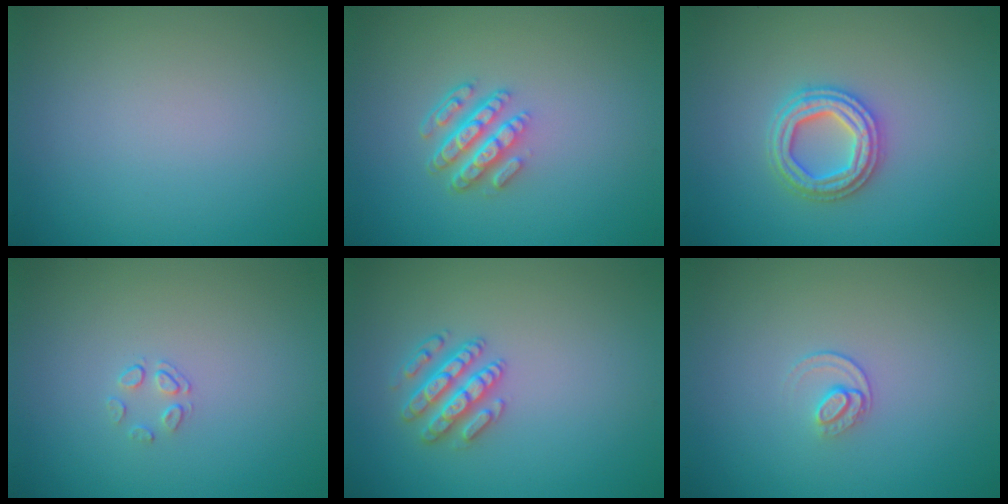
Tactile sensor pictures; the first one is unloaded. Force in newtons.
{"total": 4.3, "press": 3.2, "slide": 2.9}
{"total": 3.4, "press": 3.3, "slide": 0.7}
{"total": 1.1, "press": 0.5, "slide": 1.0}
{"total": 2.9, "press": 2.9, "slide": 0.7}
{"total": 1.2, "press": 0.8, "slide": 0.9}